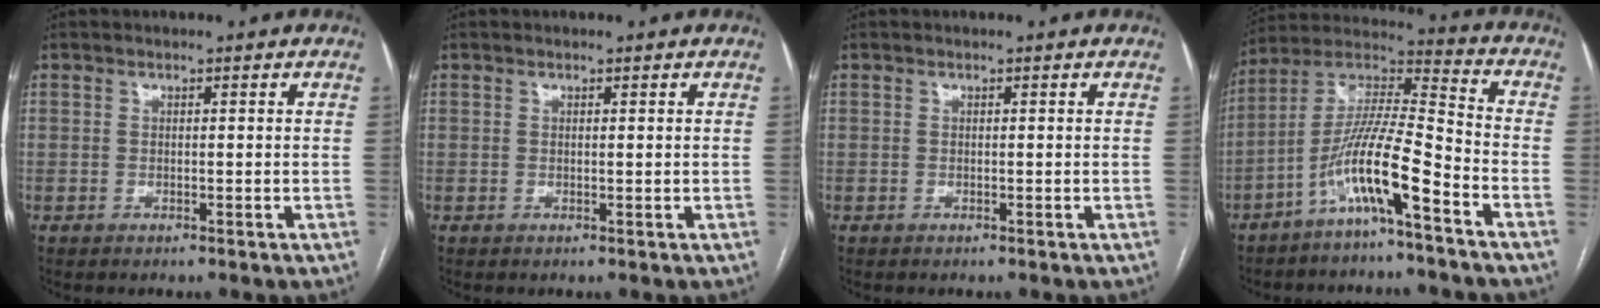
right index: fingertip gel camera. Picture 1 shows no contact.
{"total": 0.0}
{"total": 0.0}
{"total": 12.4, "force": [-6.7, 0.4, 10.4], "torque": [-0.204, 0.011, -0.132]}